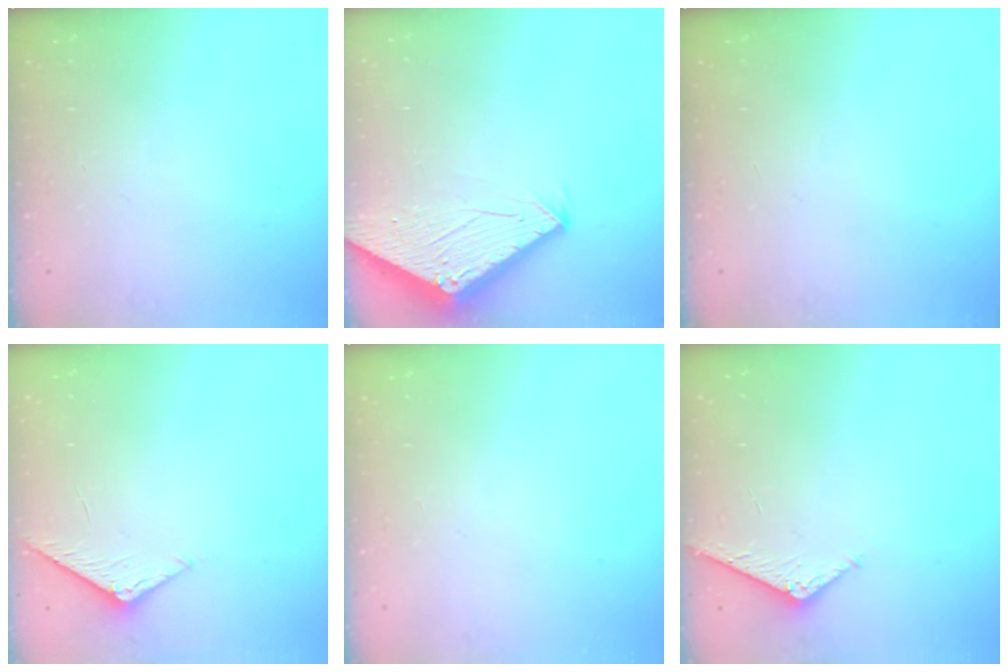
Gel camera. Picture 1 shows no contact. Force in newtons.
{"total": 2.8, "press": 2.8, "slide": 0.1}
{"total": 0.0}
{"total": 5.6, "press": 5.6, "slide": 0.6}
{"total": 0.0}
{"total": 4.5, "press": 4.5, "slide": 0.5}